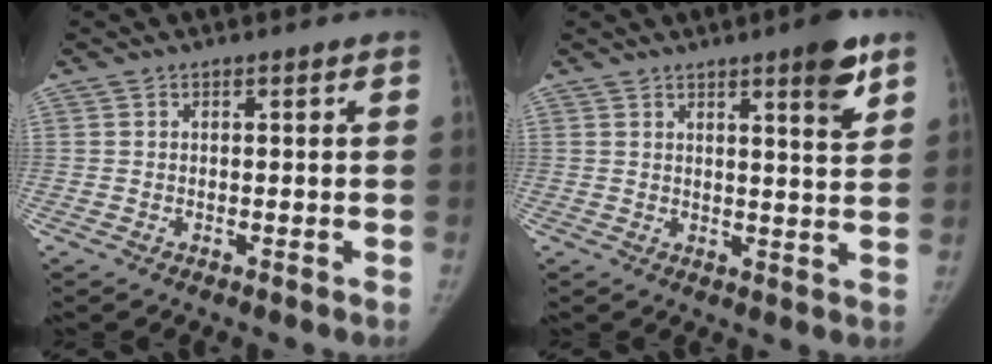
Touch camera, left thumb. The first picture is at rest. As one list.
[{"total": 6.7, "force": [4.1, 1.0, 5.2], "torque": [-0.060, -0.025, 0.054]}]